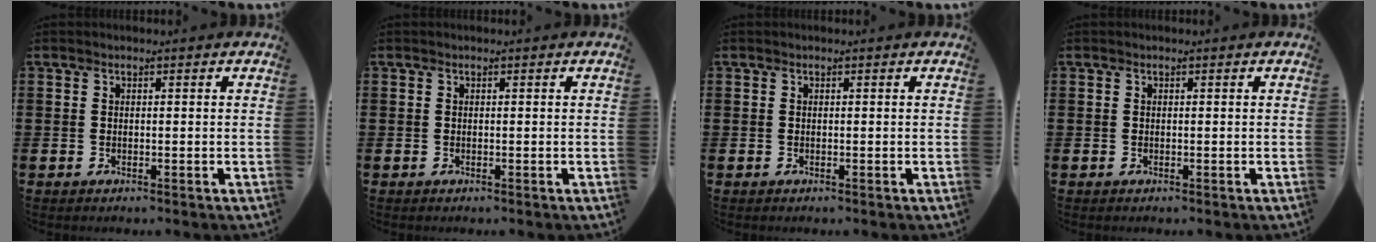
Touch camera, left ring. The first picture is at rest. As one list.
[{"total": 0.0}, {"total": 0.0}, {"total": 0.0}]